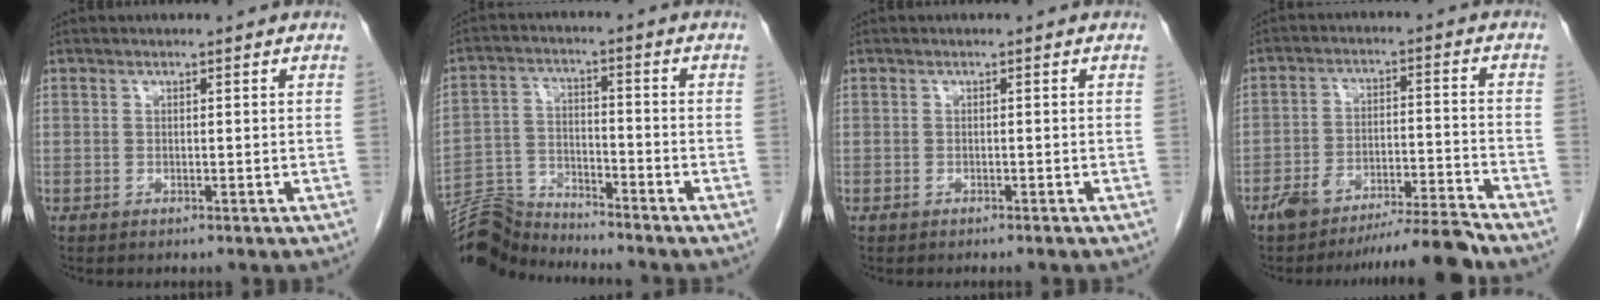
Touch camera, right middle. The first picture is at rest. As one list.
[{"total": 8.6, "force": [-8.6, -0.3, -0.1], "torque": [-0.006, 0.004, -0.163]}, {"total": 0.5, "force": [-0.4, 0.0, 0.3], "torque": [-0.010, -0.001, -0.007]}, {"total": 9.2, "force": [-8.4, -0.6, 3.6], "torque": [-0.047, 0.011, -0.141]}]